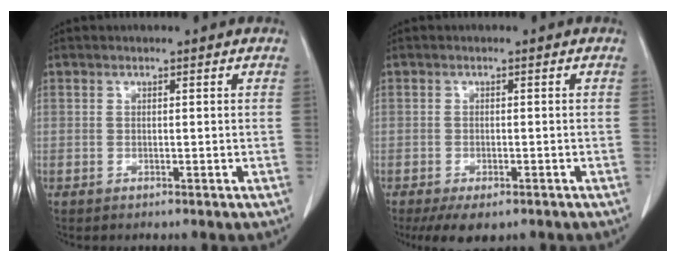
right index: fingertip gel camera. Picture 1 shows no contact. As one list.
[{"total": 5.4, "force": [-3.7, 2.4, 3.1], "torque": [-0.045, -0.008, -0.054]}]